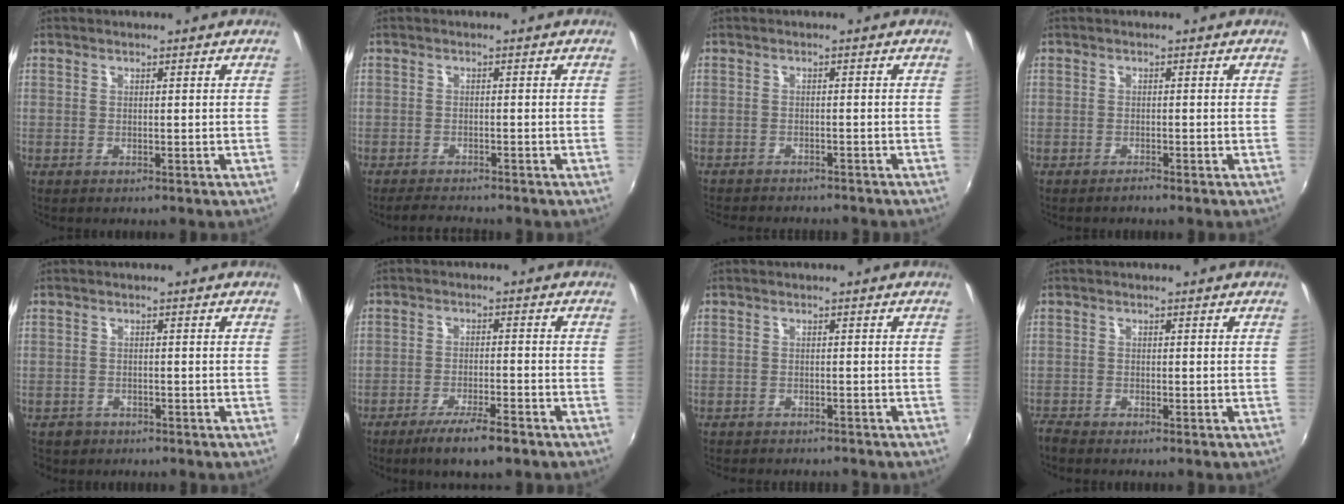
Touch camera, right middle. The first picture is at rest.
{"total": 3.8, "force": [-3.5, 0.4, 1.2], "torque": [-0.037, -0.006, -0.057]}
{"total": 7.6, "force": [-6.9, 1.6, 2.7], "torque": [-0.066, -0.016, -0.100]}
{"total": 0.8, "force": [-0.8, 0.1, 0.1], "torque": [-0.004, 0.001, -0.016]}
{"total": 2.6, "force": [-1.6, 1.9, 0.4], "torque": [-0.017, -0.002, -0.025]}
{"total": 7.2, "force": [-5.2, 0.9, 4.9], "torque": [-0.105, -0.009, -0.087]}
{"total": 5.0, "force": [-4.6, 1.1, 1.7], "torque": [-0.045, -0.013, -0.066]}
{"total": 1.8, "force": [-1.8, -0.1, 0.4], "torque": [-0.018, -0.007, -0.035]}